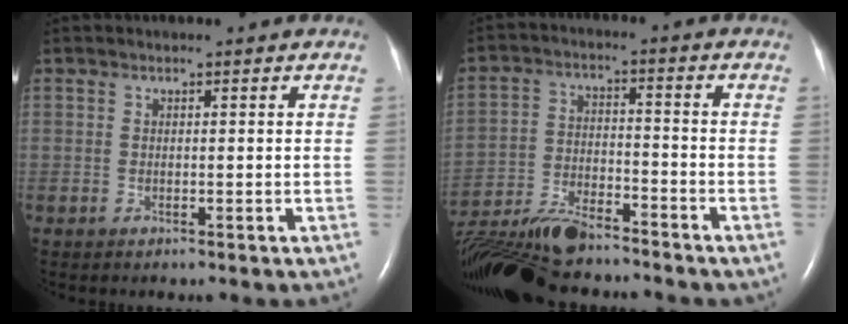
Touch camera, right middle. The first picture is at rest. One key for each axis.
{"total": 18.5, "fx": -15.7, "fy": 4.5, "fz": 8.7, "tx": -0.219, "ty": -0.027, "tz": -0.270}